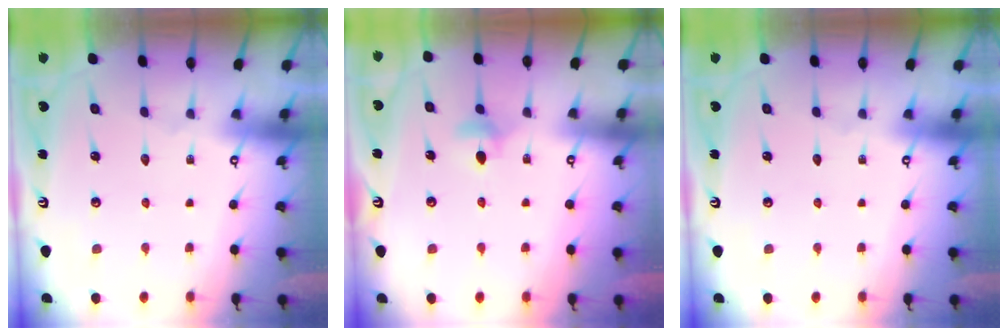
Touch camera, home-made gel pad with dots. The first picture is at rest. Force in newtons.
{"total": 4.4, "press": 4.3, "slide": 0.9}
{"total": 0.0}